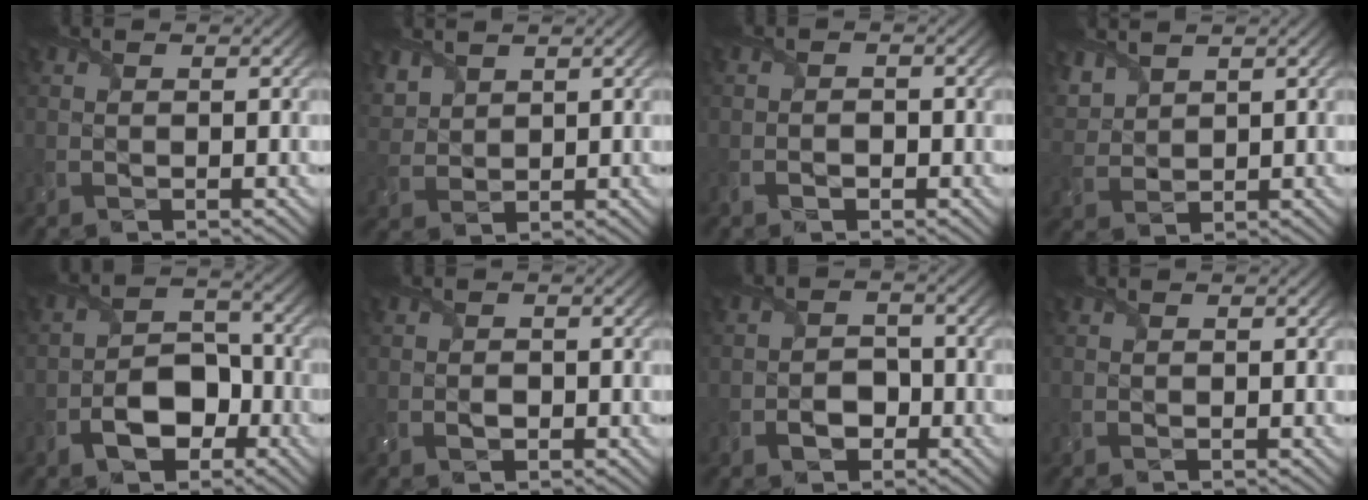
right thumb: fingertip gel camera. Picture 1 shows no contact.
{"total": 4.1, "force": [3.0, 2.2, 1.7], "torque": [-0.055, 0.004, 0.068]}
{"total": 1.6, "force": [-0.8, 1.0, 0.9], "torque": [-0.015, -0.004, -0.014]}
{"total": 4.9, "force": [3.6, 2.4, 2.2], "torque": [-0.070, 0.009, 0.077]}
{"total": 6.7, "force": [-3.1, 4.3, 4.1], "torque": [-0.067, -0.001, -0.059]}
{"total": 1.2, "force": [-0.4, 0.9, 0.7], "torque": [-0.013, -0.005, -0.009]}
{"total": 3.1, "force": [-1.4, 2.3, 1.6], "torque": [-0.017, 0.002, -0.032]}
{"total": 0.0}